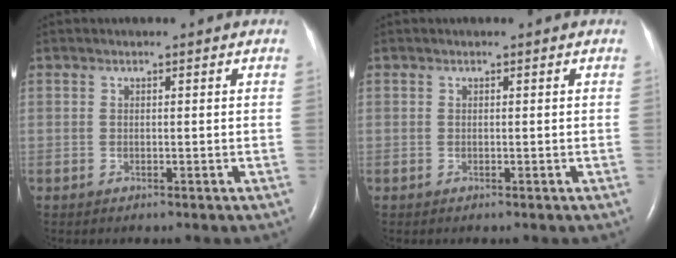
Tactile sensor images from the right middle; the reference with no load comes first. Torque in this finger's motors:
{"motor_torque": [0.01, 0.00, 0.06, 0.01]}